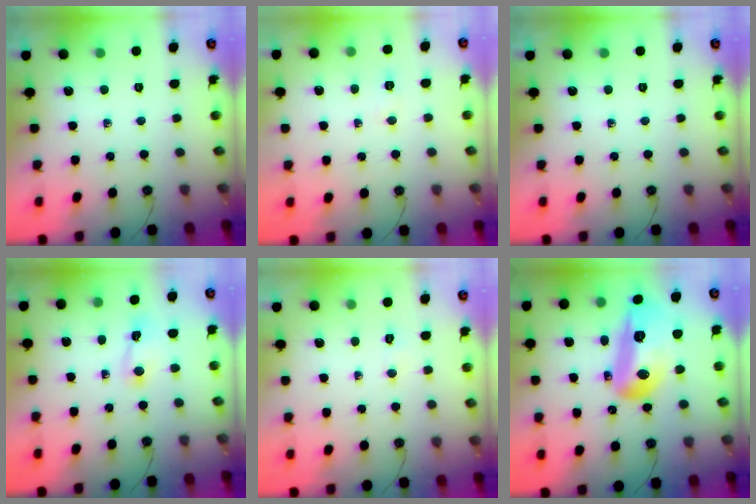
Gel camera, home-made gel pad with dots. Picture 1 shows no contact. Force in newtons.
{"total": 2.9, "press": 2.9, "slide": 0.5}
{"total": 0.0}
{"total": 2.1, "press": 2.1, "slide": 0.3}
{"total": 2.5, "press": 2.5, "slide": 0.3}
{"total": 29.9, "press": 24.6, "slide": 17.0}